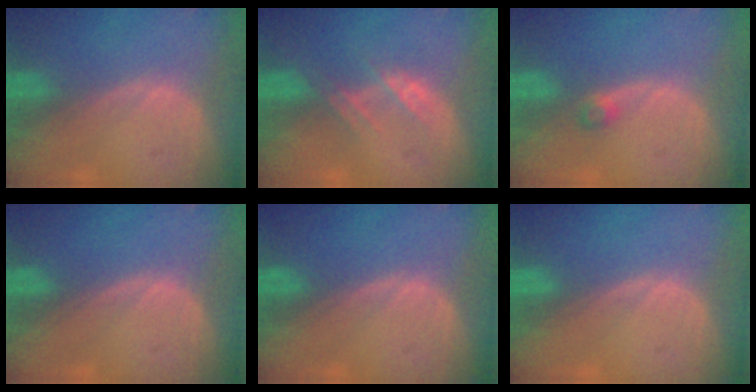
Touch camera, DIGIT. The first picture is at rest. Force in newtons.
{"total": 2.7, "press": 2.7, "slide": 0.3}
{"total": 1.6, "press": 1.4, "slide": 0.9}
{"total": 0.0}
{"total": 0.0}
{"total": 0.0}